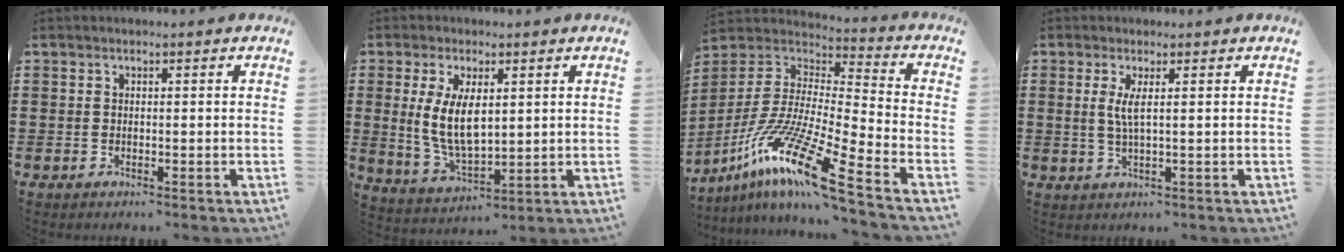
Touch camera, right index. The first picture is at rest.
{"total": 8.1, "force": [1.1, 3.9, 6.9], "torque": [-0.148, -0.002, 0.015]}
{"total": 14.5, "force": [-10.1, 0.9, 10.3], "torque": [-0.222, -0.002, -0.198]}
{"total": 3.0, "force": [0.7, 0.2, 2.9], "torque": [-0.059, -0.002, 0.010]}